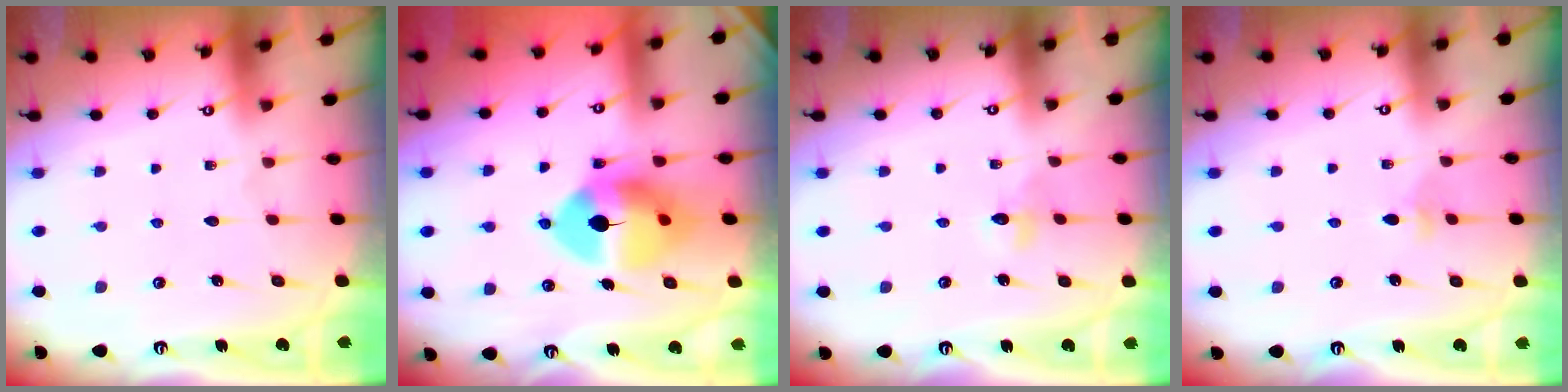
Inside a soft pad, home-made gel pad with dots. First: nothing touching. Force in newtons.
{"total": 12.2, "press": 12.1, "slide": 1.7}
{"total": 3.8, "press": 3.7, "slide": 0.6}
{"total": 3.5, "press": 3.4, "slide": 0.9}